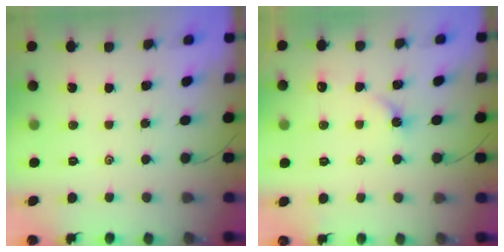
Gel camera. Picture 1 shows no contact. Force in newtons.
{"total": 2.9, "press": 2.9, "slide": 0.5}